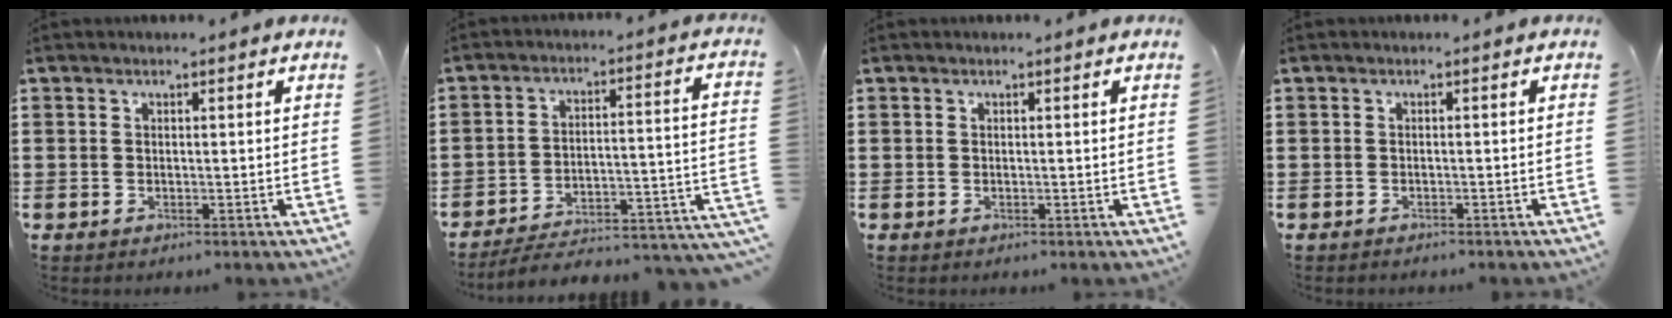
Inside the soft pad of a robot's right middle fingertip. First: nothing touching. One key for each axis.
{"total": 3.5, "fx": -3.2, "fy": 0.4, "fz": 1.4, "tx": -0.029, "ty": -0.023, "tz": -0.070}
{"total": 0.0}
{"total": 0.5, "fx": -0.5, "fy": 0.0, "fz": 0.0, "tx": -0.003, "ty": -0.002, "tz": -0.010}